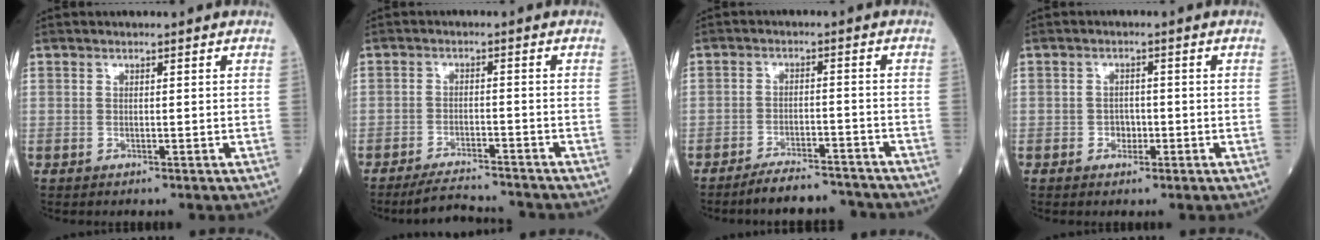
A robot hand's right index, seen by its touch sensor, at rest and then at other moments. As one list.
[{"total": 6.5, "force": [-6.3, 0.2, 1.5], "torque": [-0.028, -0.009, -0.102]}, {"total": 7.6, "force": [-7.2, 1.2, 2.0], "torque": [-0.026, 0.001, -0.113]}, {"total": 1.9, "force": [-0.7, 1.5, 0.9], "torque": [-0.003, 0.007, -0.008]}]